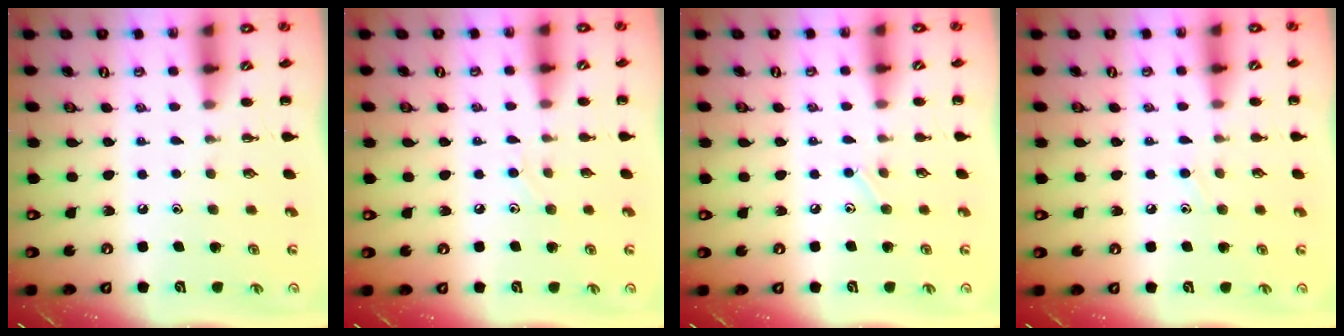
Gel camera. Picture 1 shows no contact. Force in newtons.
{"total": 4.7, "press": 4.4, "slide": 1.5}
{"total": 5.3, "press": 5.1, "slide": 1.6}
{"total": 6.5, "press": 6.1, "slide": 2.4}